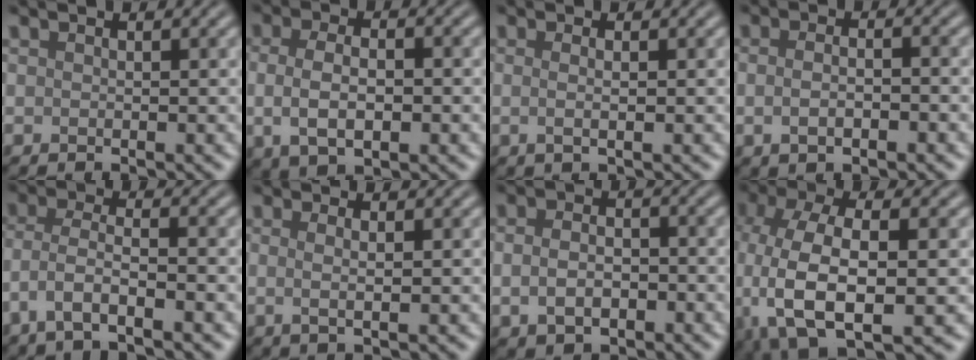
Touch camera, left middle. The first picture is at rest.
{"total": 4.8, "force": [-0.5, 2.4, 4.2], "torque": [-0.081, -0.009, 0.000]}
{"total": 1.4, "force": [0.0, 0.4, 1.3], "torque": [-0.023, -0.003, -0.004]}
{"total": 3.4, "force": [-0.6, 1.6, 2.9], "torque": [-0.040, -0.005, -0.011]}
{"total": 4.1, "force": [-2.4, 1.0, 3.2], "torque": [-0.068, 0.000, -0.053]}
{"total": 1.7, "force": [0.2, 0.5, 1.6], "torque": [-0.027, -0.001, 0.001]}
{"total": 3.4, "force": [-0.8, 2.2, 2.4], "torque": [-0.049, -0.003, -0.017]}
{"total": 11.1, "force": [-2.4, 5.4, 9.4], "torque": [-0.208, -0.011, -0.040]}